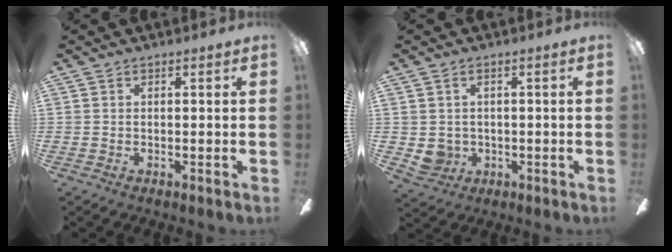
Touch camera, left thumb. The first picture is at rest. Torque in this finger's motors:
{"motor_torque": [-0.22, 0.31, -0.34, -0.05, 0.02]}